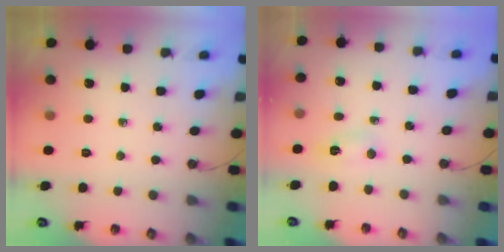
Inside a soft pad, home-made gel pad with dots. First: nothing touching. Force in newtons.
{"total": 2.6, "press": 1.3, "slide": 2.2}